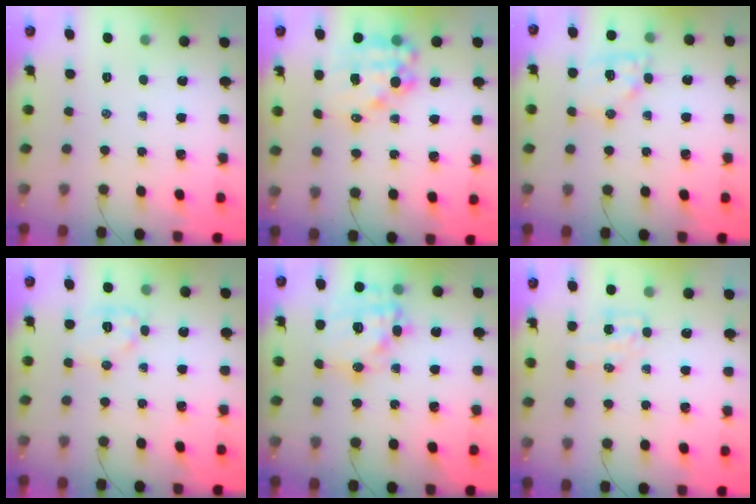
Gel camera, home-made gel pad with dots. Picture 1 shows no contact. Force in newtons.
{"total": 13.5, "press": 13.2, "slide": 3.0}
{"total": 12.3, "press": 12.1, "slide": 1.8}
{"total": 10.0, "press": 10.0, "slide": 0.2}
{"total": 19.1, "press": 18.9, "slide": 3.2}
{"total": 4.7, "press": 4.7, "slide": 0.5}